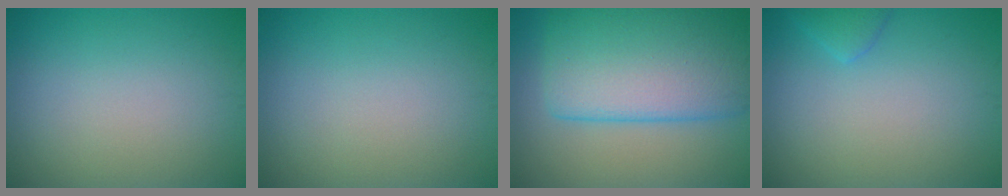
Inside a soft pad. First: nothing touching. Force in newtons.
{"total": 0.0}
{"total": 11.0, "press": 11.0, "slide": 0.6}
{"total": 1.4, "press": 1.4, "slide": 0.1}